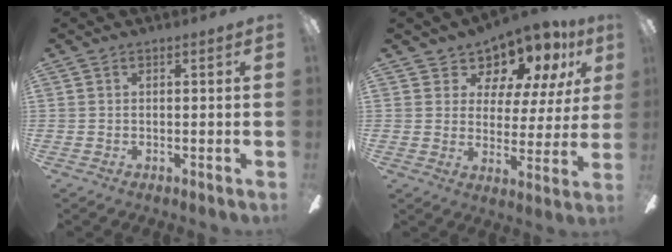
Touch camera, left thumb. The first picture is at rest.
{"total": 9.6, "force": [8.3, 4.3, 2.2], "torque": [-0.052, -0.072, 0.153]}